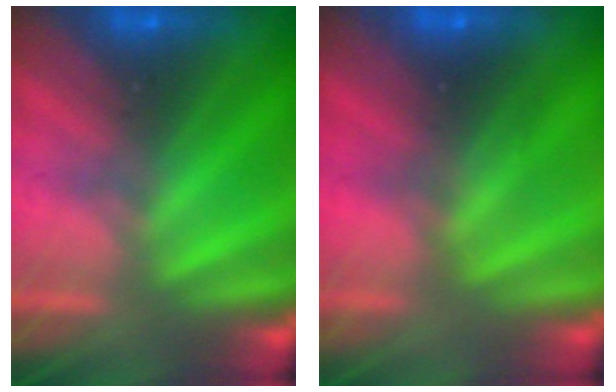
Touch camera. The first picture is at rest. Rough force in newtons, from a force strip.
{"total": 2.7}